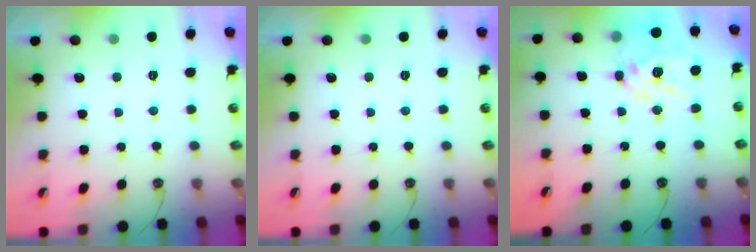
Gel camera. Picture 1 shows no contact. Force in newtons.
{"total": 0.0}
{"total": 15.0, "press": 15.0, "slide": 1.4}